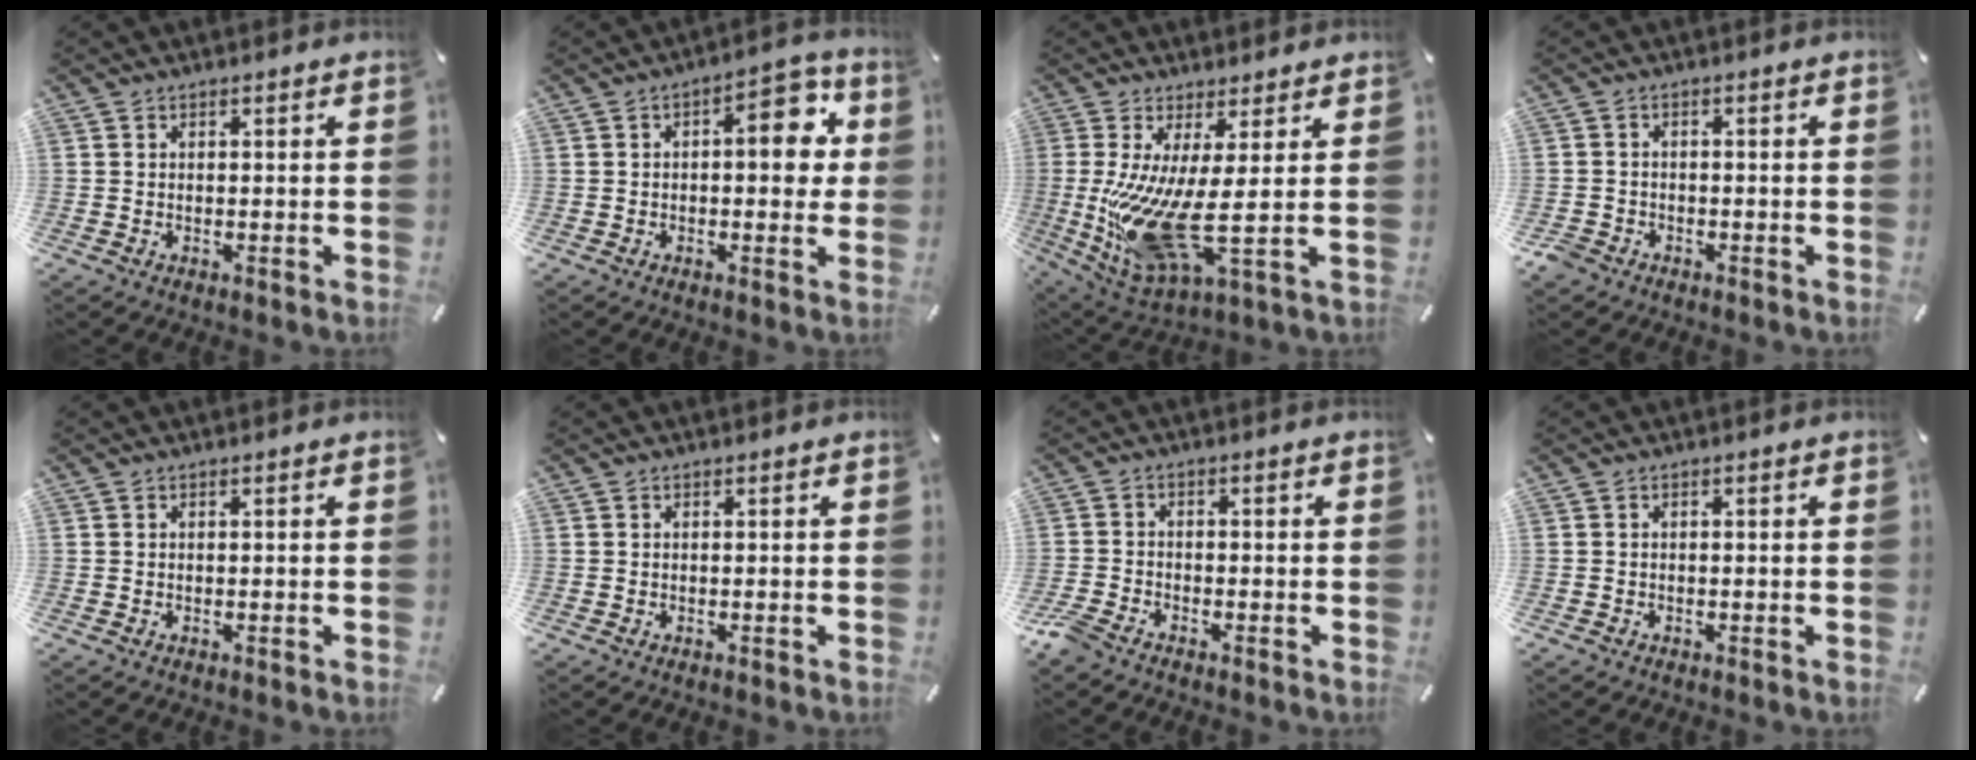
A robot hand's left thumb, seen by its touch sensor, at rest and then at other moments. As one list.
[{"total": 10.1, "force": [1.7, 5.2, 8.4], "torque": [-0.096, -0.004, 0.017]}, {"total": 14.5, "force": [0.6, 3.3, 14.1], "torque": [-0.299, -0.040, 0.013]}, {"total": 2.4, "force": [-1.6, 1.7, 0.6], "torque": [-0.016, 0.007, -0.034]}, {"total": 0.0}, {"total": 0.0}, {"total": 3.3, "force": [-2.7, 1.2, 1.3], "torque": [-0.047, 0.005, -0.060]}, {"total": 0.6, "force": [-0.3, 0.5, 0.2], "torque": [-0.003, 0.002, -0.007]}]